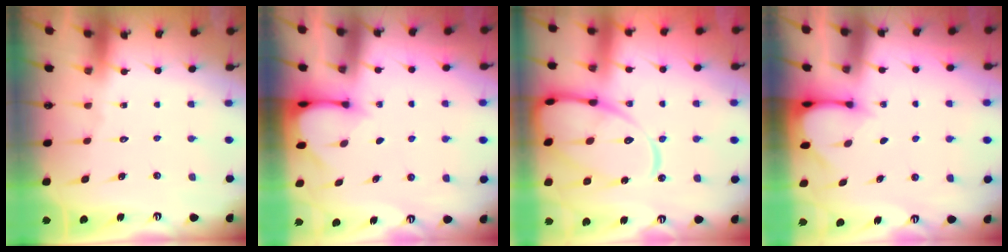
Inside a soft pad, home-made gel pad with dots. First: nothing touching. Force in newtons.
{"total": 3.2, "press": 3.2, "slide": 0.3}
{"total": 18.5, "press": 18.4, "slide": 1.9}
{"total": 3.3, "press": 3.3, "slide": 0.3}